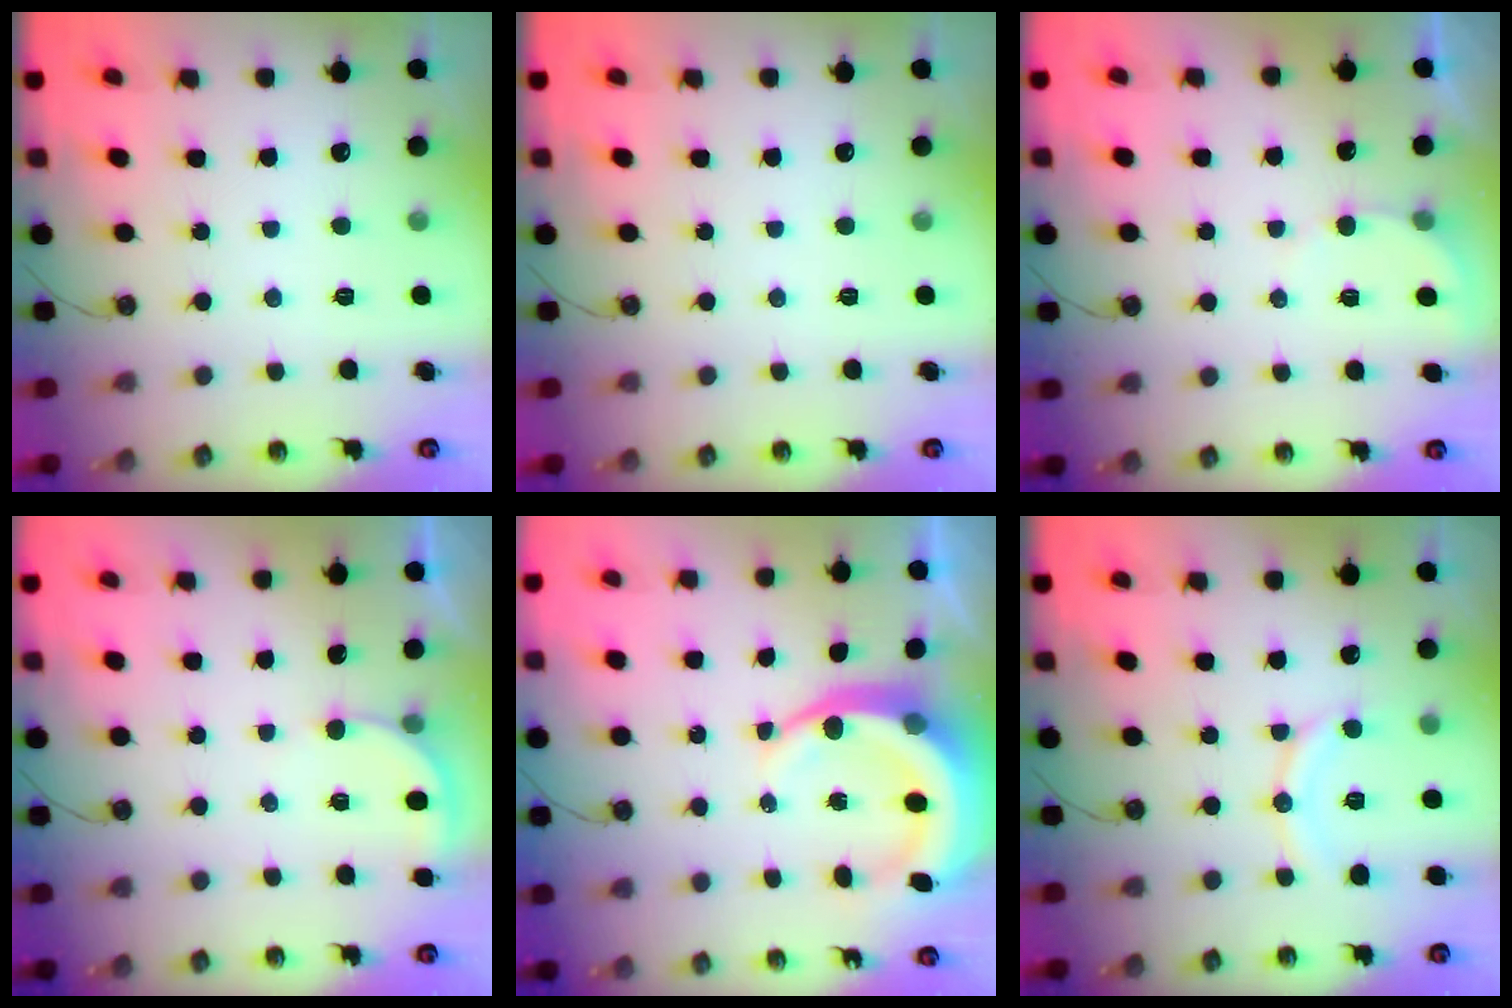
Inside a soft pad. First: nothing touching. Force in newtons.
{"total": 0.0}
{"total": 3.2, "press": 3.2, "slide": 0.3}
{"total": 3.4, "press": 3.4, "slide": 0.3}
{"total": 11.6, "press": 11.4, "slide": 2.3}
{"total": 9.8, "press": 9.8, "slide": 0.9}